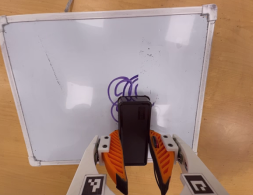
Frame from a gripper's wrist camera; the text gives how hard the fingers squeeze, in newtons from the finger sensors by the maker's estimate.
{"total": 7.3, "left": 5.8, "right": 8.7}